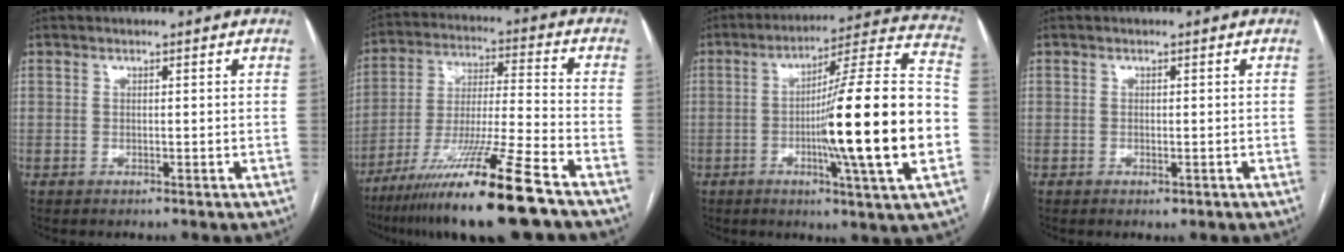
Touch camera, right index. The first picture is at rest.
{"total": 18.2, "force": [-12.3, -0.6, 13.5], "torque": [-0.250, -0.042, -0.220]}
{"total": 22.2, "force": [-4.2, -0.4, 21.8], "torque": [-0.296, 0.004, -0.073]}
{"total": 0.9, "force": [-0.5, 0.5, 0.6], "torque": [-0.007, 0.000, -0.003]}